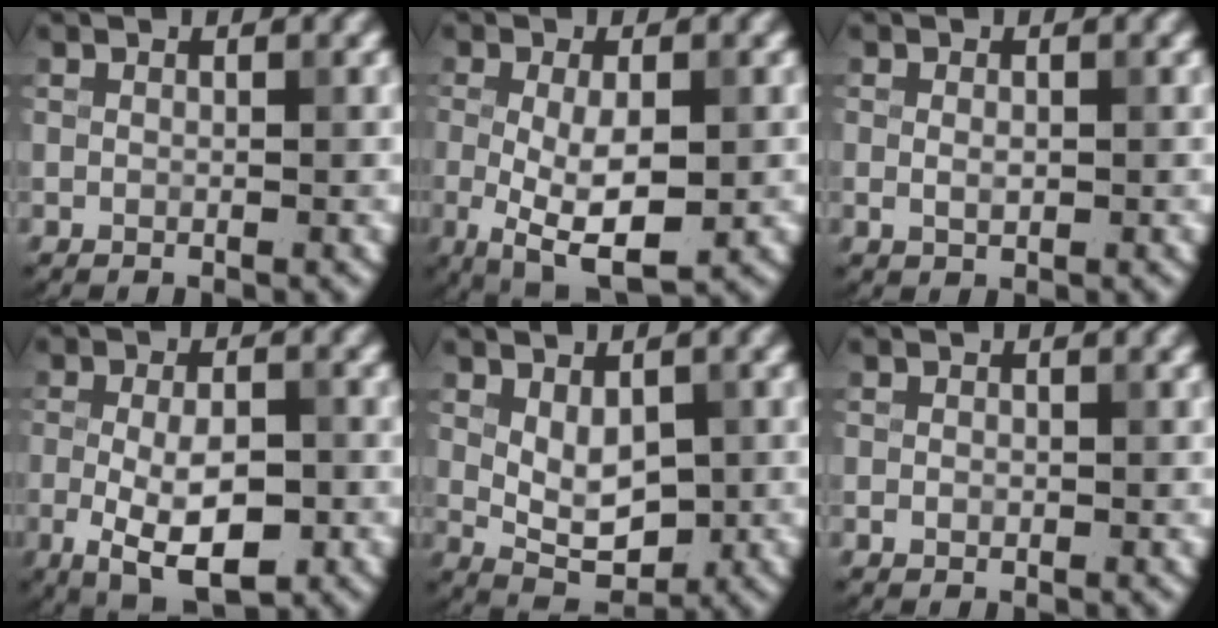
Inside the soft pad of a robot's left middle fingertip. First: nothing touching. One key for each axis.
{"total": 6.2, "fx": -1.1, "fy": 2.5, "fz": 5.6, "tx": -0.110, "ty": -0.016, "tz": -0.013}
{"total": 1.2, "fx": 0.0, "fy": 0.8, "fz": 1.0, "tx": -0.019, "ty": -0.002, "tz": 0.000}
{"total": 7.0, "fx": -2.3, "fy": 3.0, "fz": 5.9, "tx": -0.105, "ty": -0.008, "tz": -0.036}
{"total": 4.3, "fx": 0.4, "fy": 2.6, "fz": 3.4, "tx": -0.060, "ty": -0.003, "tz": 0.015}
{"total": 0.7, "fx": -0.1, "fy": 0.5, "fz": 0.4, "tx": -0.005, "ty": -0.003, "tz": -0.002}